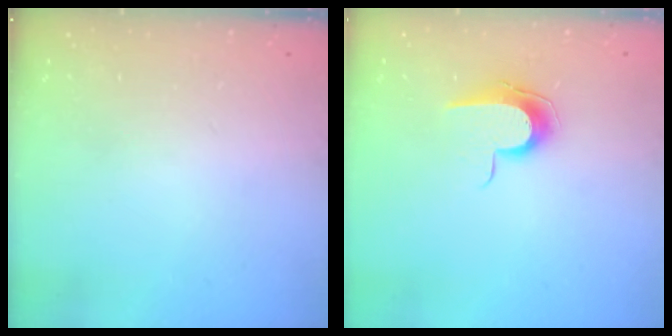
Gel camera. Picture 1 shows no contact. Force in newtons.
{"total": 8.9, "press": 8.9, "slide": 0.9}